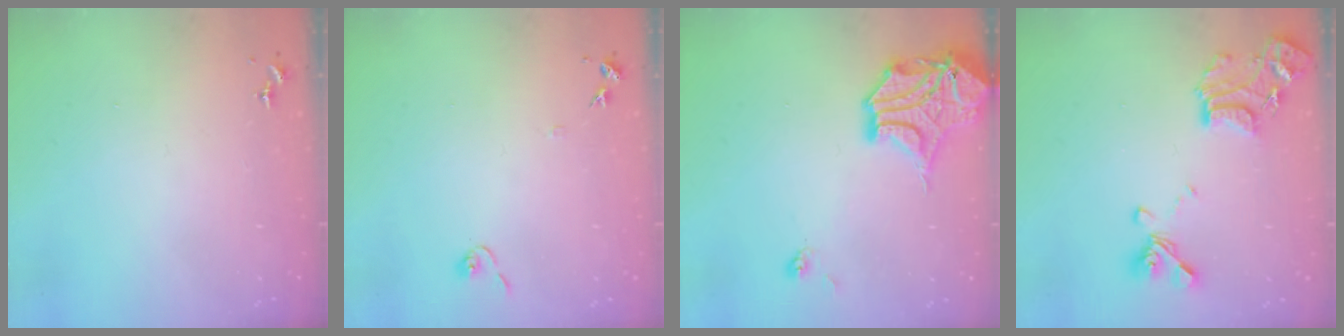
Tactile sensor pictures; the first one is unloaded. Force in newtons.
{"total": 6.8, "press": 6.8, "slide": 0.6}
{"total": 15.2, "press": 15.1, "slide": 2.2}
{"total": 16.4, "press": 16.4, "slide": 1.4}